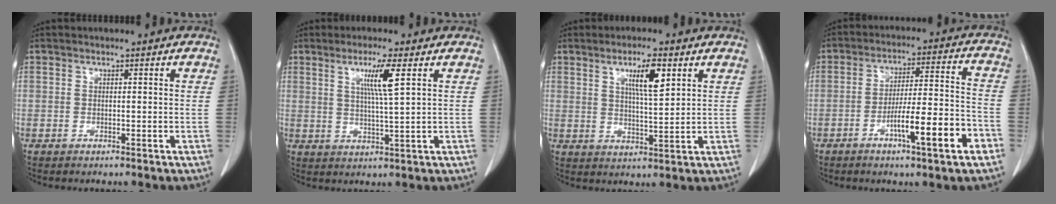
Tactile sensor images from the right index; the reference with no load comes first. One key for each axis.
{"total": 5.8, "fx": 2.2, "fy": -0.7, "fz": 5.3, "tx": -0.096, "ty": -0.005, "tz": 0.041}
{"total": 6.6, "fx": 3.1, "fy": 0.9, "fz": 5.8, "tx": -0.101, "ty": -0.002, "tz": 0.053}
{"total": 11.8, "fx": -5.5, "fy": 0.6, "fz": 10.5, "tx": -0.166, "ty": 0.006, "tz": -0.086}